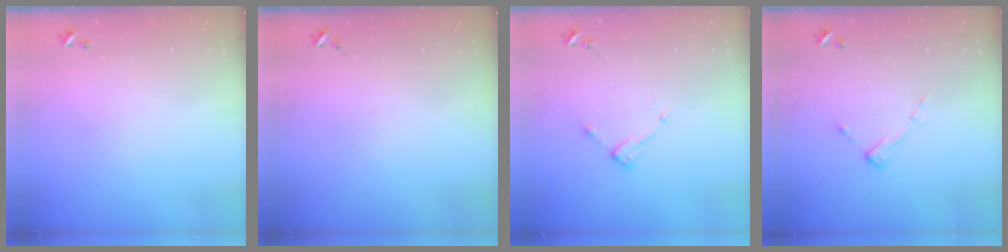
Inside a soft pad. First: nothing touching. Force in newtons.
{"total": 0.0}
{"total": 7.9, "press": 7.9, "slide": 0.3}
{"total": 6.9, "press": 6.9, "slide": 0.4}